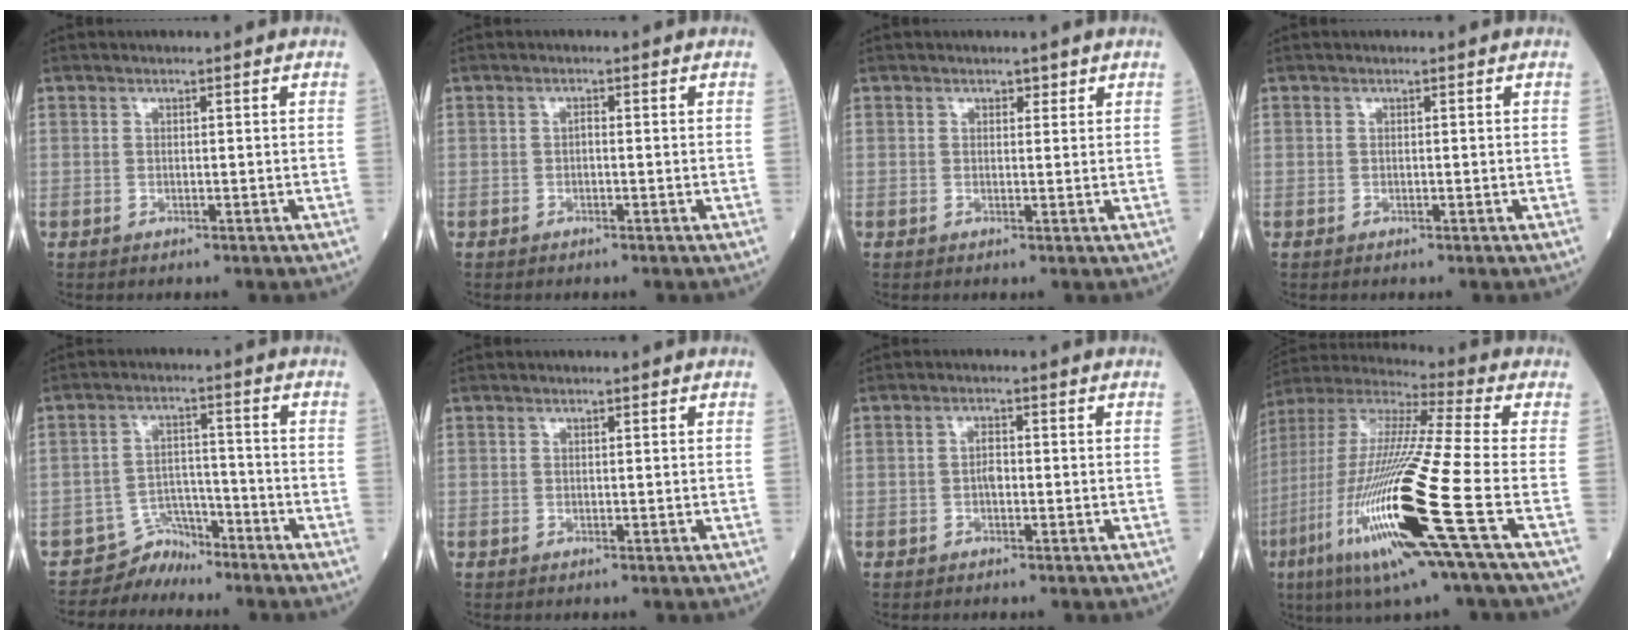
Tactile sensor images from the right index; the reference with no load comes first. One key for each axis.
{"total": 0.5, "fx": -0.2, "fy": 0.2, "fz": 0.5, "tx": -0.008, "ty": 0.002, "tz": -0.005}
{"total": 1.2, "fx": 0.8, "fy": 0.7, "fz": 0.3, "tx": 0.002, "ty": -0.003, "tz": 0.008}
{"total": 0.0}
{"total": 4.6, "fx": -4.1, "fy": 1.5, "fz": -1.2, "tx": 0.027, "ty": 0.018, "tz": -0.069}
{"total": 0.0}
{"total": 1.9, "fx": -0.3, "fy": 0.8, "fz": 1.7, "tx": -0.030, "ty": 0.003, "tz": -0.006}
{"total": 24.0, "fx": -7.9, "fy": 0.6, "fz": 22.6, "tx": -0.482, "ty": -0.043, "tz": -0.156}